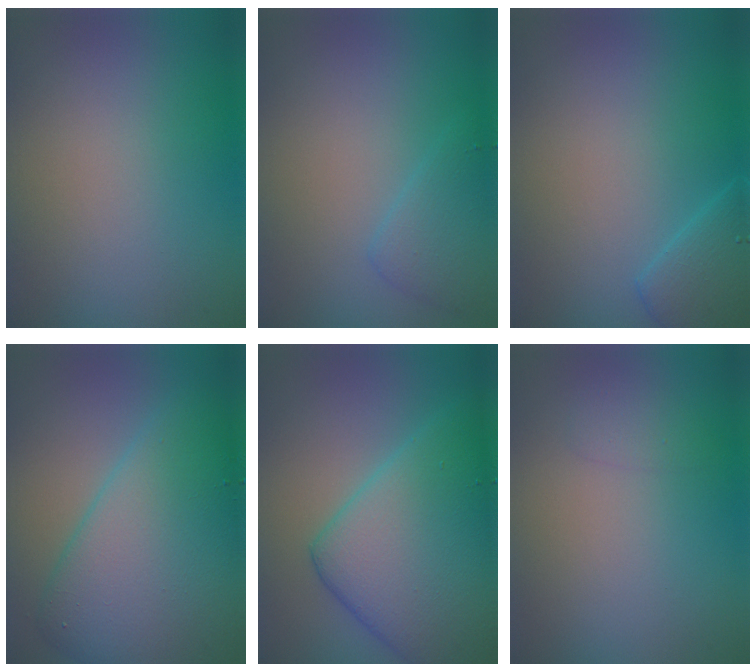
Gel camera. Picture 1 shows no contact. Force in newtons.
{"total": 2.1, "press": 2.1, "slide": 0.0}
{"total": 2.7, "press": 2.7, "slide": 0.2}
{"total": 9.3, "press": 9.3, "slide": 0.1}
{"total": 10.1, "press": 10.1, "slide": 0.3}
{"total": 0.9, "press": 0.9, "slide": 0.1}